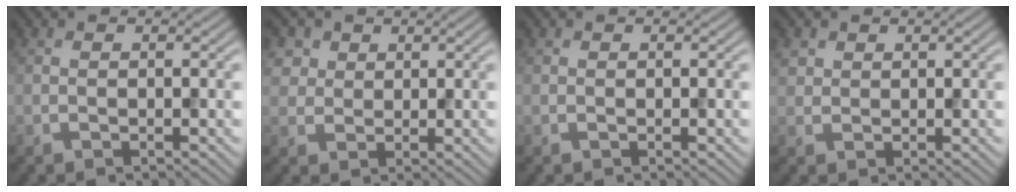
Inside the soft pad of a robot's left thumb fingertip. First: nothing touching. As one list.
[{"total": 3.3, "force": [1.6, 2.8, 1.0], "torque": [-0.037, -0.005, 0.037]}, {"total": 0.0}, {"total": 1.6, "force": [0.9, 1.2, 0.4], "torque": [-0.012, 0.001, 0.020]}]